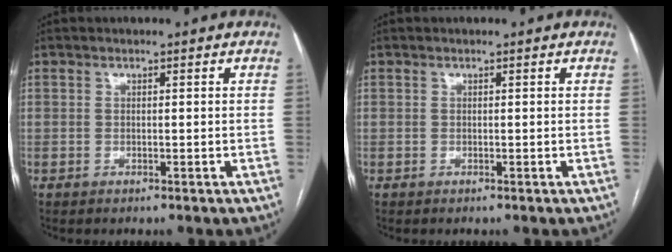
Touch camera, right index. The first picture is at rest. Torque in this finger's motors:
{"motor_torque": [0.00, 0.00, 0.01, 0.01]}